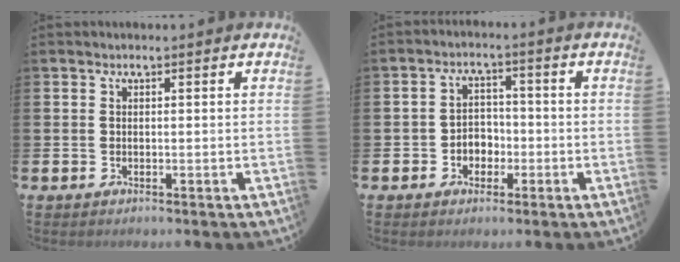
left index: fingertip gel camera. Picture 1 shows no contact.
{"total": 3.1, "force": [-1.4, 2.6, 1.1], "torque": [-0.028, 0.007, -0.033]}